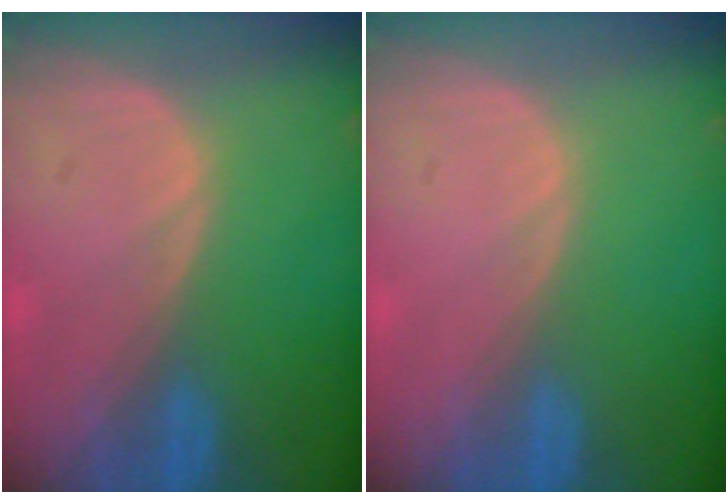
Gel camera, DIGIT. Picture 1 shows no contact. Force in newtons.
{"total": 0.0}